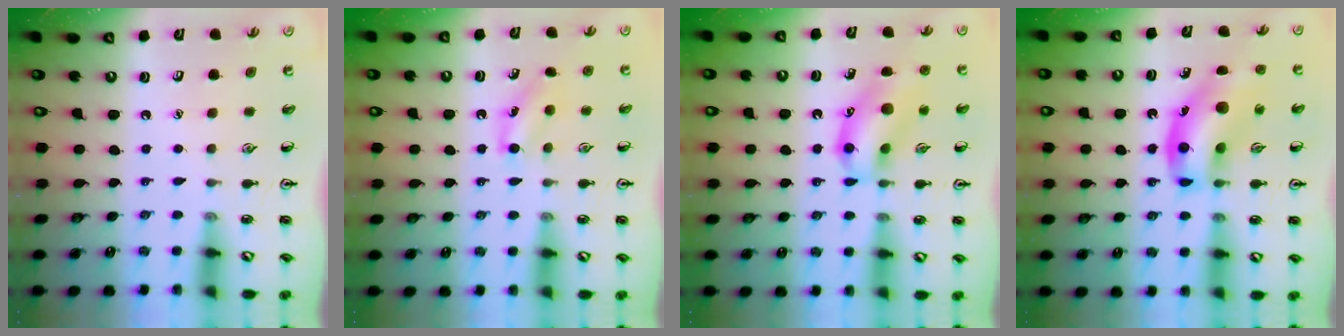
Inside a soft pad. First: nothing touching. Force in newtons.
{"total": 7.9, "press": 7.6, "slide": 2.1}
{"total": 14.2, "press": 14.1, "slide": 1.7}
{"total": 16.7, "press": 16.2, "slide": 4.3}